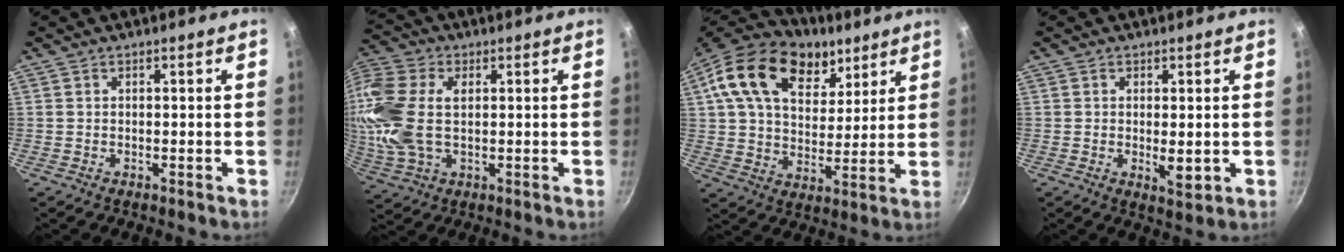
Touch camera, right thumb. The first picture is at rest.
{"total": 17.5, "force": [1.9, 10.9, 13.6], "torque": [-0.304, 0.011, 0.032]}
{"total": 22.8, "force": [11.7, 14.3, 13.2], "torque": [-0.204, -0.022, 0.194]}
{"total": 3.6, "force": [-0.1, 1.3, 3.4], "torque": [-0.056, -0.013, 0.001]}